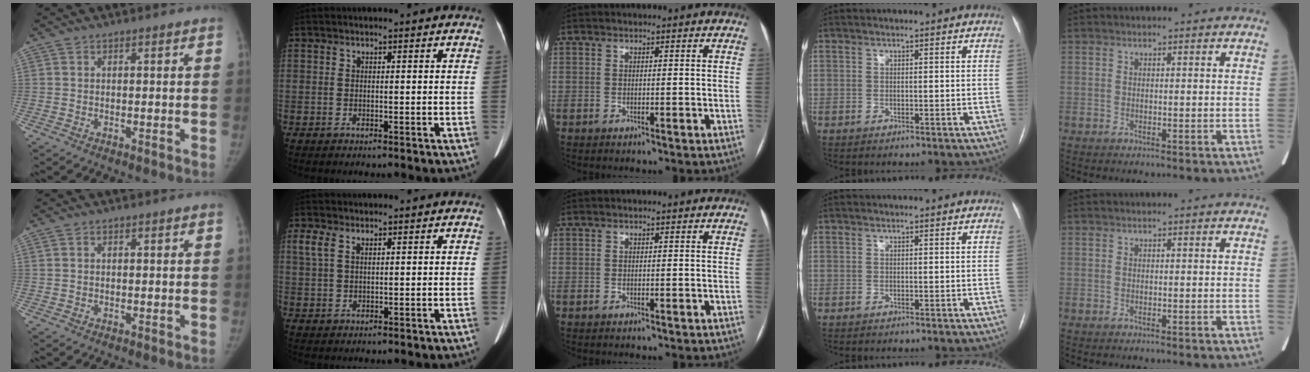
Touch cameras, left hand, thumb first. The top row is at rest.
{"thumb": {"total": 0.5, "force": [0.2, 0.3, 0.3], "torque": [-0.005, 0.007, 0.005]}, "index": {"total": 2.6, "force": [1.3, 1.2, 1.9], "torque": [-0.053, 0.020, 0.035]}}